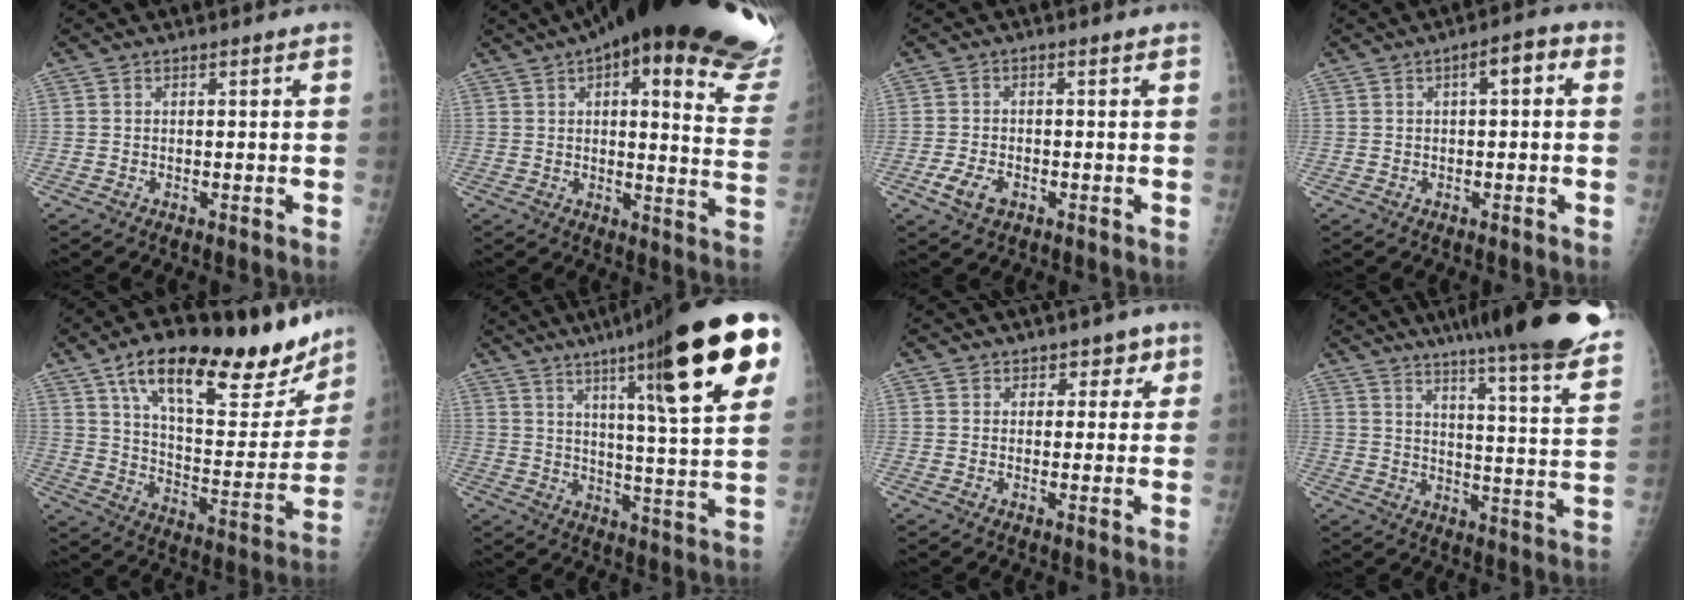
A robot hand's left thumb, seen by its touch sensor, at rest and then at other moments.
{"total": 31.4, "force": [20.0, 8.7, 22.6], "torque": [-0.225, -0.044, 0.245]}
{"total": 4.2, "force": [-2.0, 2.7, 2.5], "torque": [-0.043, 0.004, -0.036]}
{"total": 3.1, "force": [0.3, 1.6, 2.7], "torque": [-0.024, 0.017, -0.004]}
{"total": 28.5, "force": [18.6, 10.3, 19.0], "torque": [-0.239, -0.045, 0.288]}
{"total": 26.3, "force": [13.0, 3.8, 22.5], "torque": [-0.311, -0.032, 0.190]}
{"total": 3.6, "force": [2.0, 2.9, 0.7], "torque": [0.039, -0.007, 0.020]}
{"total": 26.9, "force": [20.9, 2.5, 16.8], "torque": [-0.224, -0.109, 0.272]}